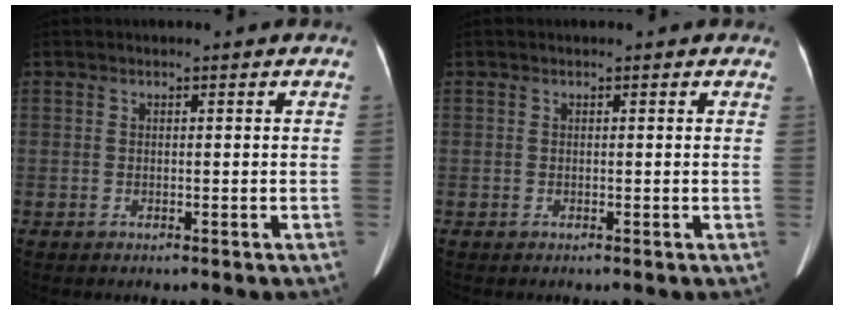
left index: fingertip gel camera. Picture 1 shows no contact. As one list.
[{"total": 0.9, "force": [0.8, 0.3, 0.3], "torque": [-0.005, 0.001, 0.000]}]